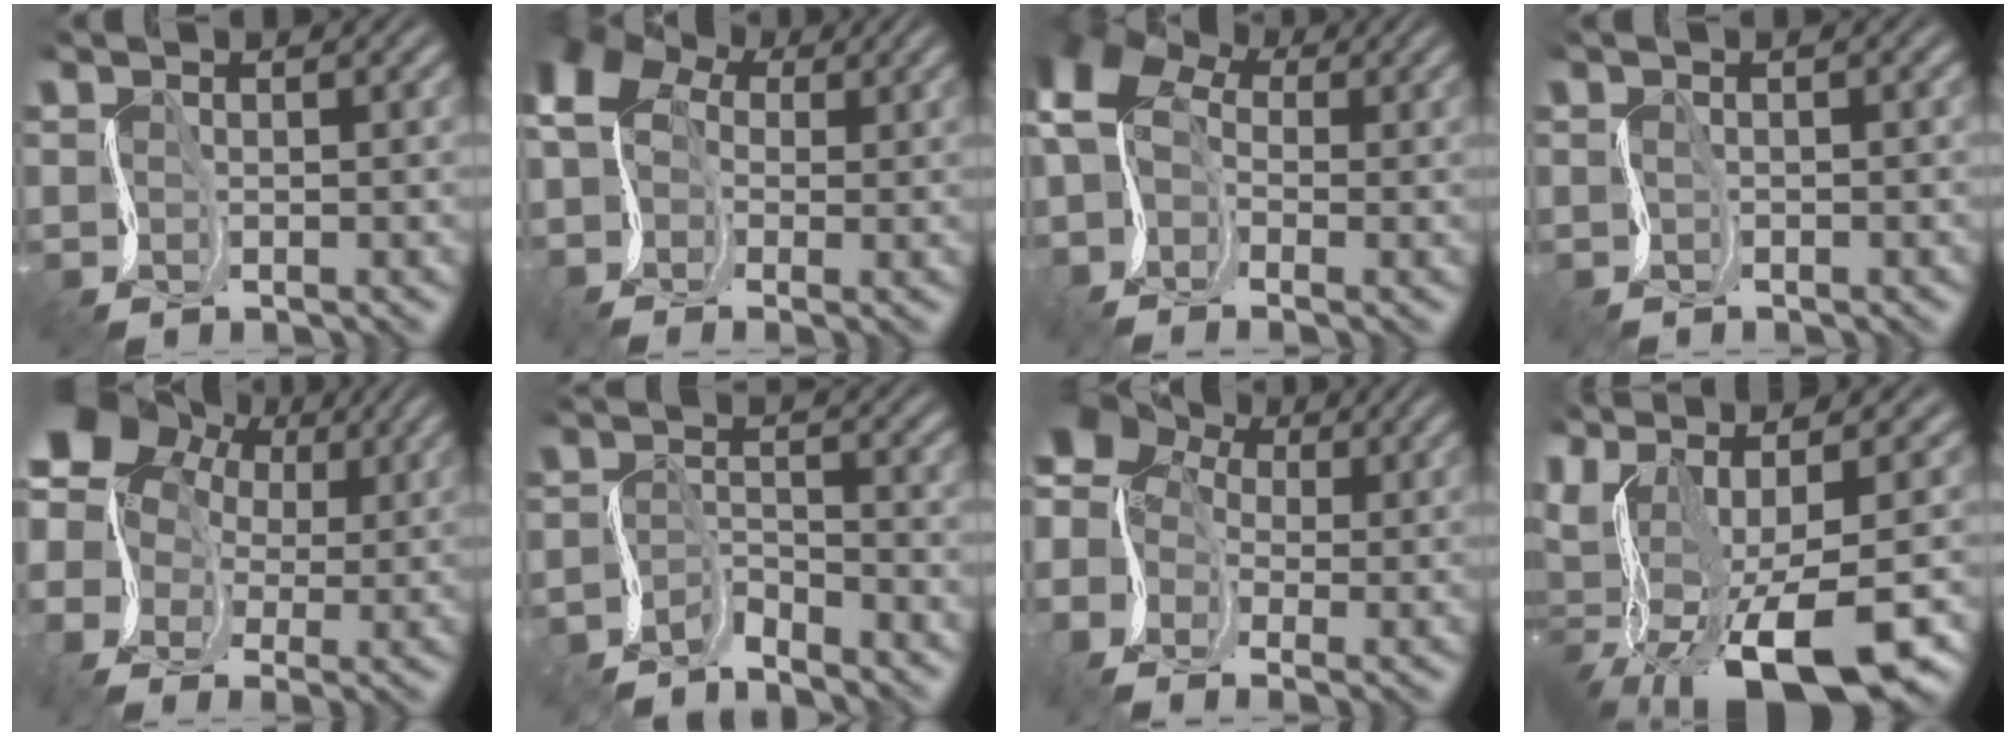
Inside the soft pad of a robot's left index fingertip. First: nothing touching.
{"total": 7.2, "force": [0.1, 5.8, 4.2], "torque": [-0.076, 0.025, -0.032]}
{"total": 8.3, "force": [0.2, 6.0, 5.8], "torque": [-0.105, 0.031, -0.026]}
{"total": 0.5, "force": [0.2, 0.0, 0.5], "torque": [-0.011, 0.006, 0.003]}
{"total": 10.5, "force": [2.6, 8.4, 5.7], "torque": [-0.129, 0.037, 0.026]}
{"total": 3.0, "force": [-2.9, -0.1, -0.1], "torque": [-0.001, 0.006, -0.064]}
{"total": 9.4, "force": [-0.4, 7.4, 5.7], "torque": [-0.113, 0.018, -0.035]}
{"total": 12.3, "force": [-2.8, 3.9, 11.3], "torque": [-0.200, -0.004, -0.021]}